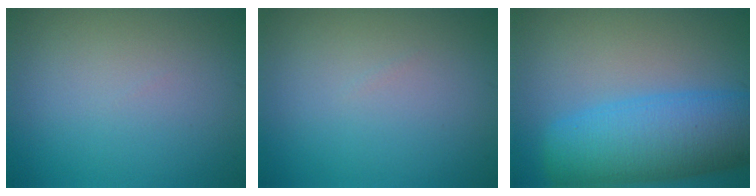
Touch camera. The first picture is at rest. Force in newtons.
{"total": 0.0}
{"total": 9.7, "press": 9.7, "slide": 0.6}